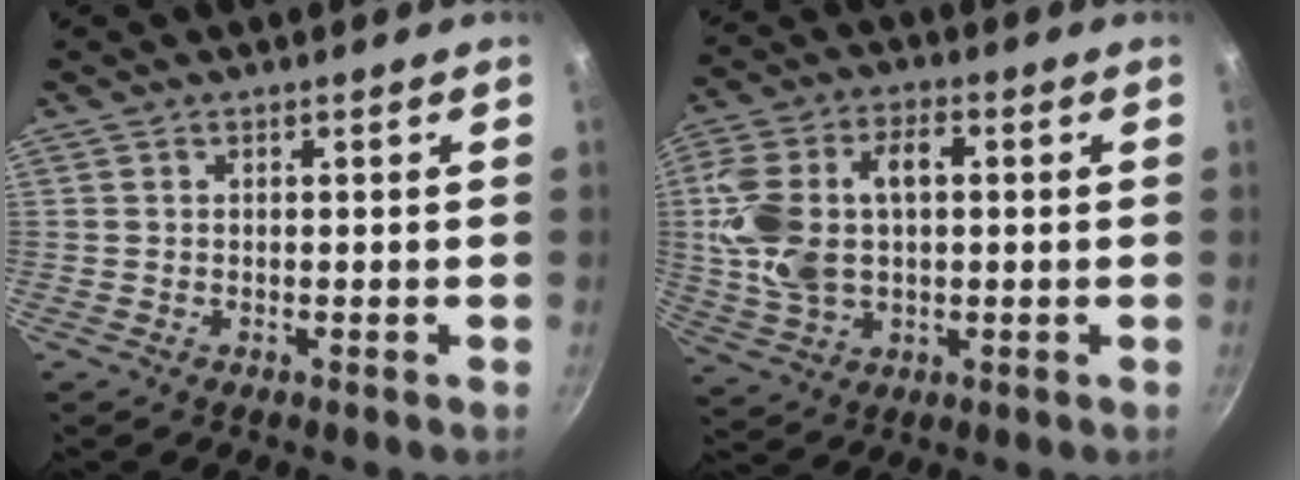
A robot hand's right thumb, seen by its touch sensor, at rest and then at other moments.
{"total": 14.7, "force": [1.3, 9.2, 11.3], "torque": [-0.214, 0.020, 0.021]}